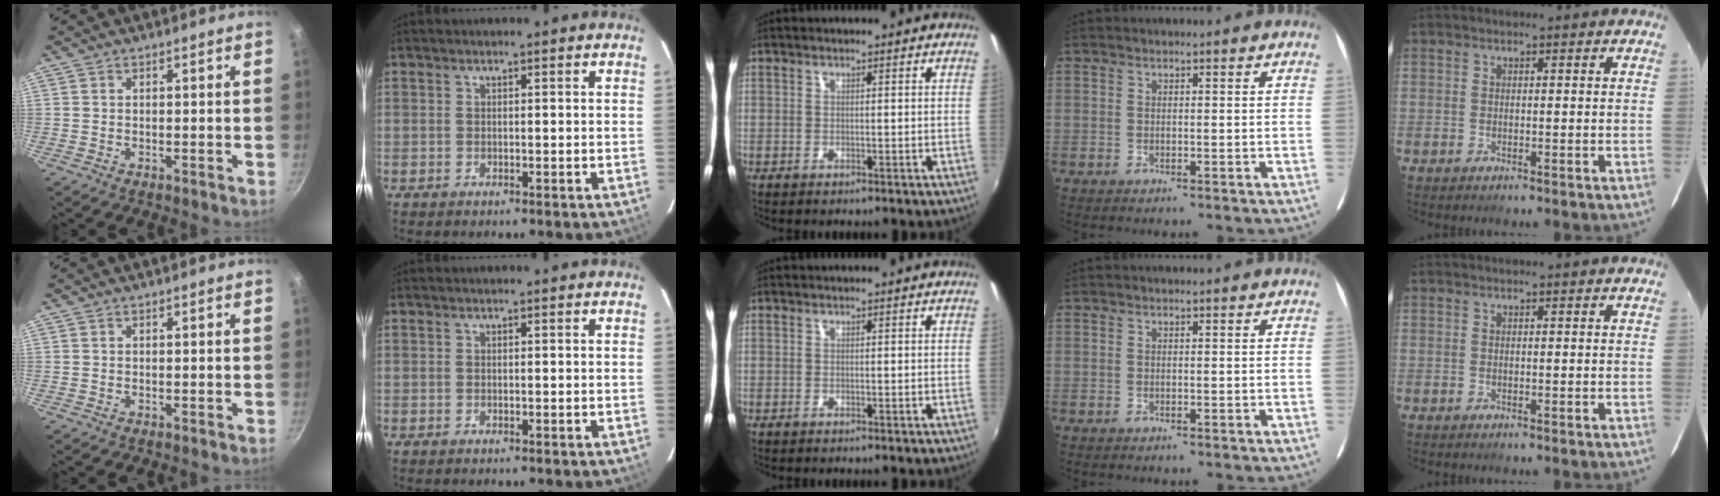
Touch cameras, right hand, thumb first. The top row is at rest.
{}